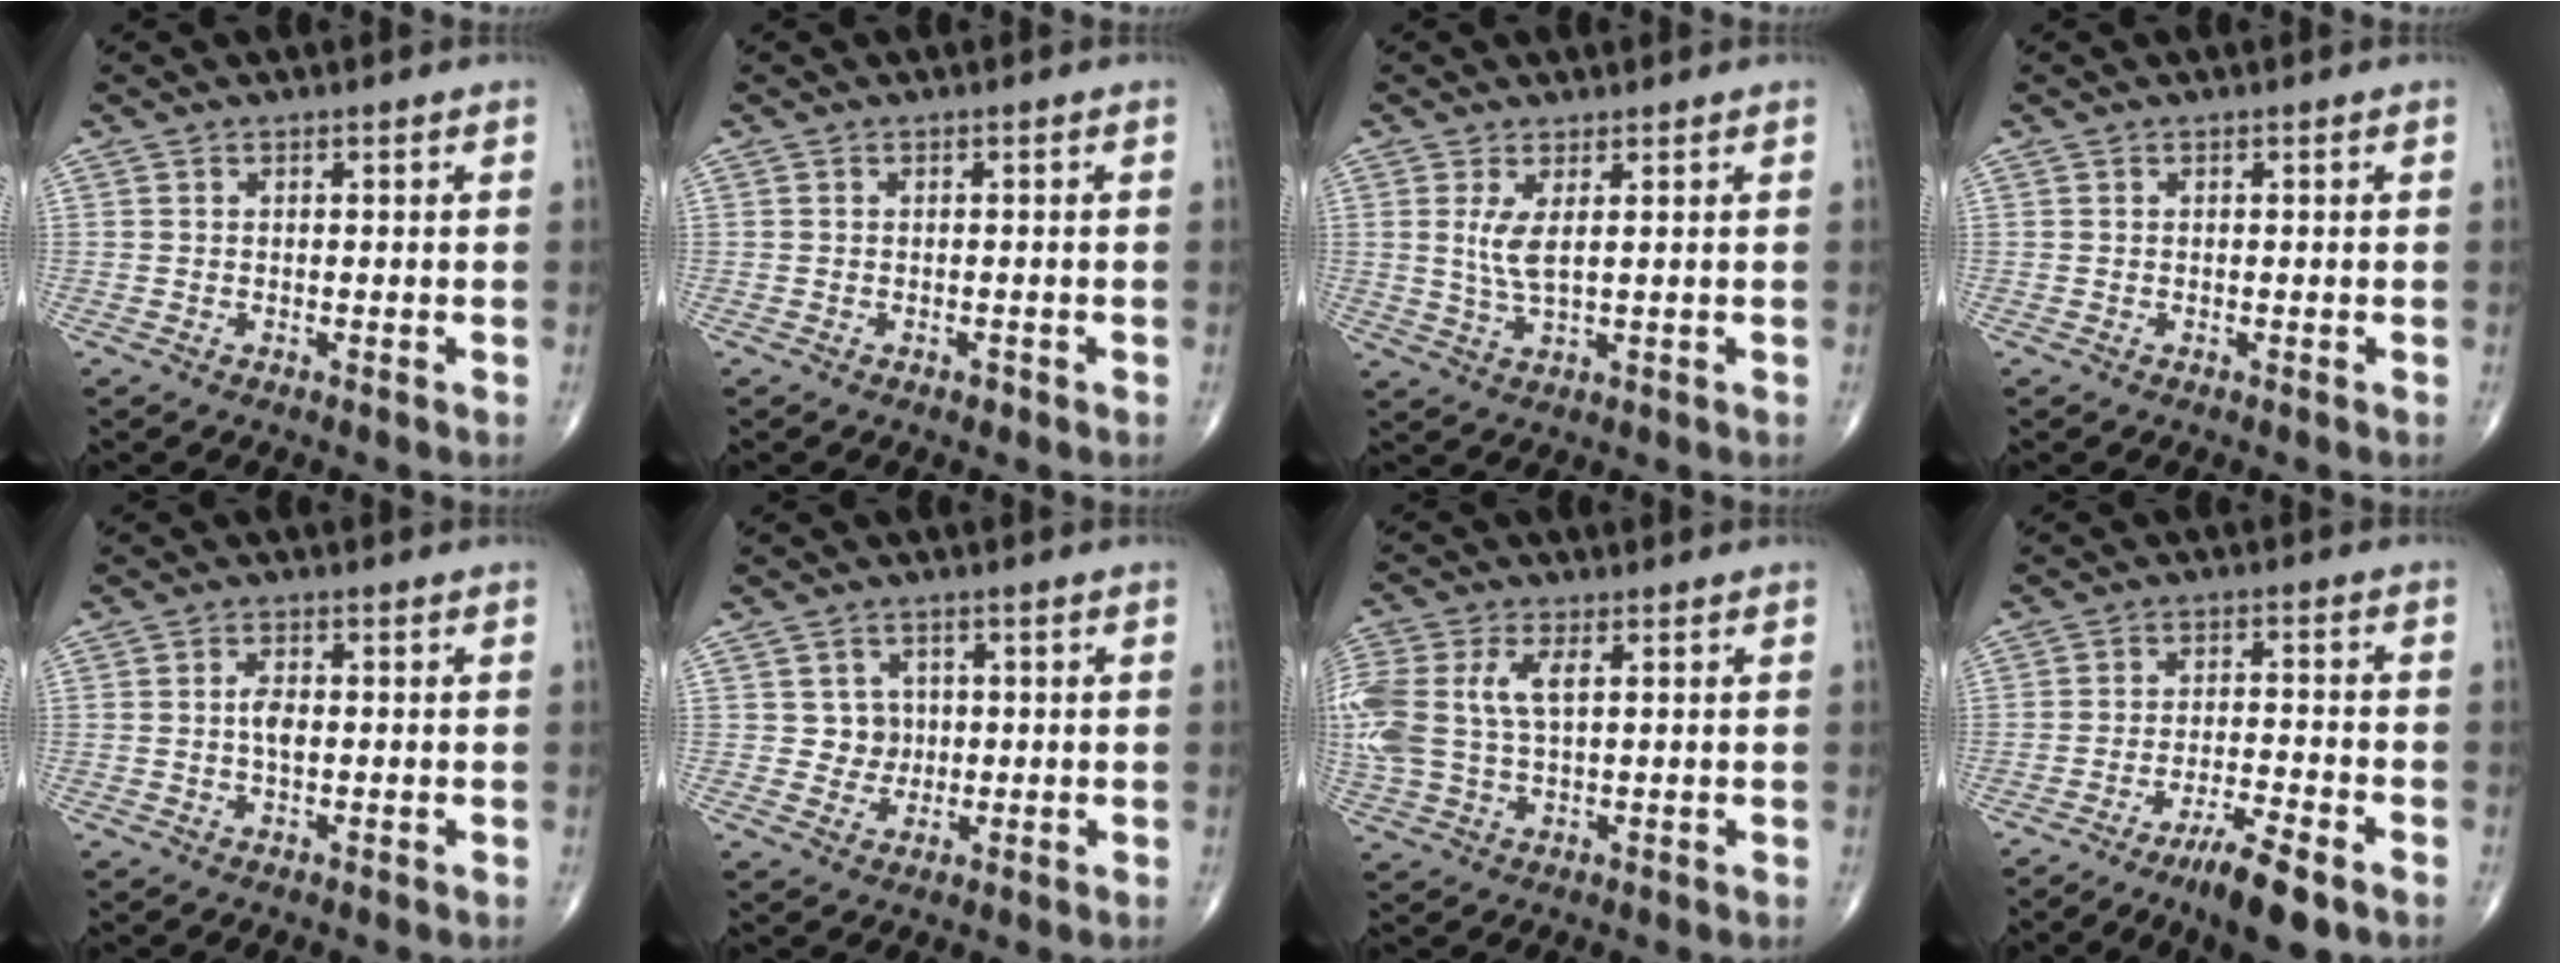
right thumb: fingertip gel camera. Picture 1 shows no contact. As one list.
[{"total": 0.6, "force": [-0.4, 0.3, 0.3], "torque": [-0.001, 0.001, -0.007]}, {"total": 4.2, "force": [1.1, 1.1, 3.9], "torque": [-0.085, -0.016, 0.028]}, {"total": 0.0}, {"total": 2.8, "force": [0.0, 1.4, 2.5], "torque": [-0.042, 0.001, -0.005]}, {"total": 3.8, "force": [0.5, 3.7, 0.8], "torque": [0.013, 0.004, 0.005]}, {"total": 14.9, "force": [2.7, 8.4, 12.0], "torque": [-0.312, 0.016, 0.053]}, {"total": 8.3, "force": [-5.3, 1.3, 6.2], "torque": [-0.108, 0.021, -0.088]}]